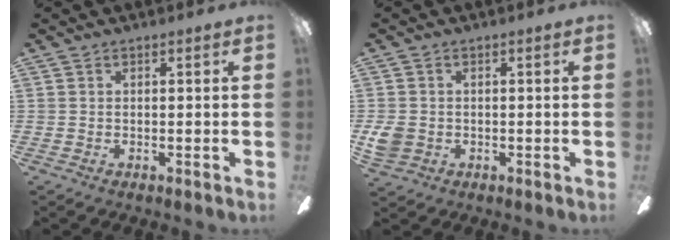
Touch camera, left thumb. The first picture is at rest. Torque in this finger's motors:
{"motor_torque": [0.13, 0.67, 0.19, -0.23, 0.01]}